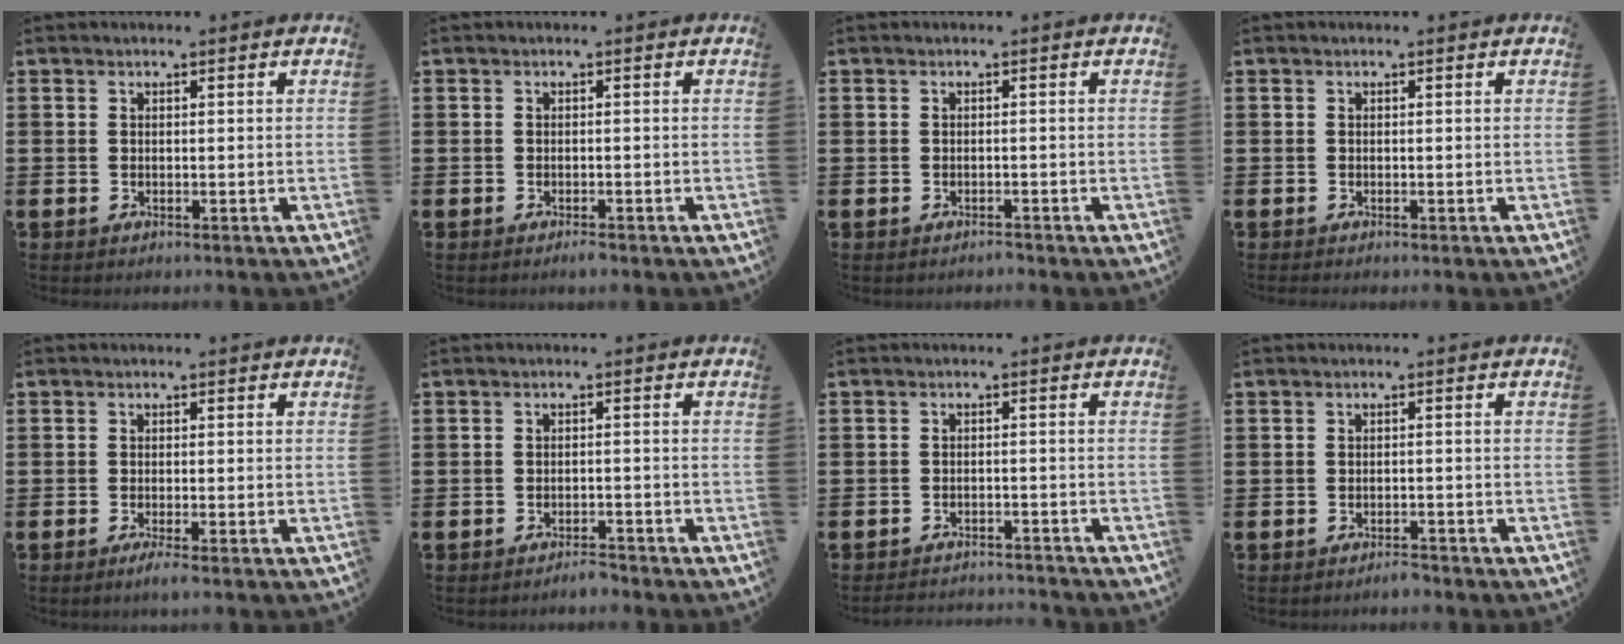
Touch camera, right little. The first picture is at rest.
{"total": 0.8, "force": [-0.6, 0.1, 0.5], "torque": [-0.010, -0.002, -0.012]}
{"total": 0.7, "force": [-0.7, 0.1, 0.1], "torque": [-0.004, -0.002, -0.014]}
{"total": 0.0}
{"total": 1.4, "force": [-0.7, 0.1, 1.2], "torque": [-0.019, -0.003, -0.012]}
{"total": 1.6, "force": [-1.6, 0.0, 0.1], "torque": [-0.008, 0.004, -0.033]}
{"total": 2.1, "force": [-2.1, 0.0, 0.0], "torque": [-0.004, 0.002, -0.046]}
{"total": 1.3, "force": [-1.3, 0.0, 0.1], "torque": [-0.007, 0.002, -0.026]}